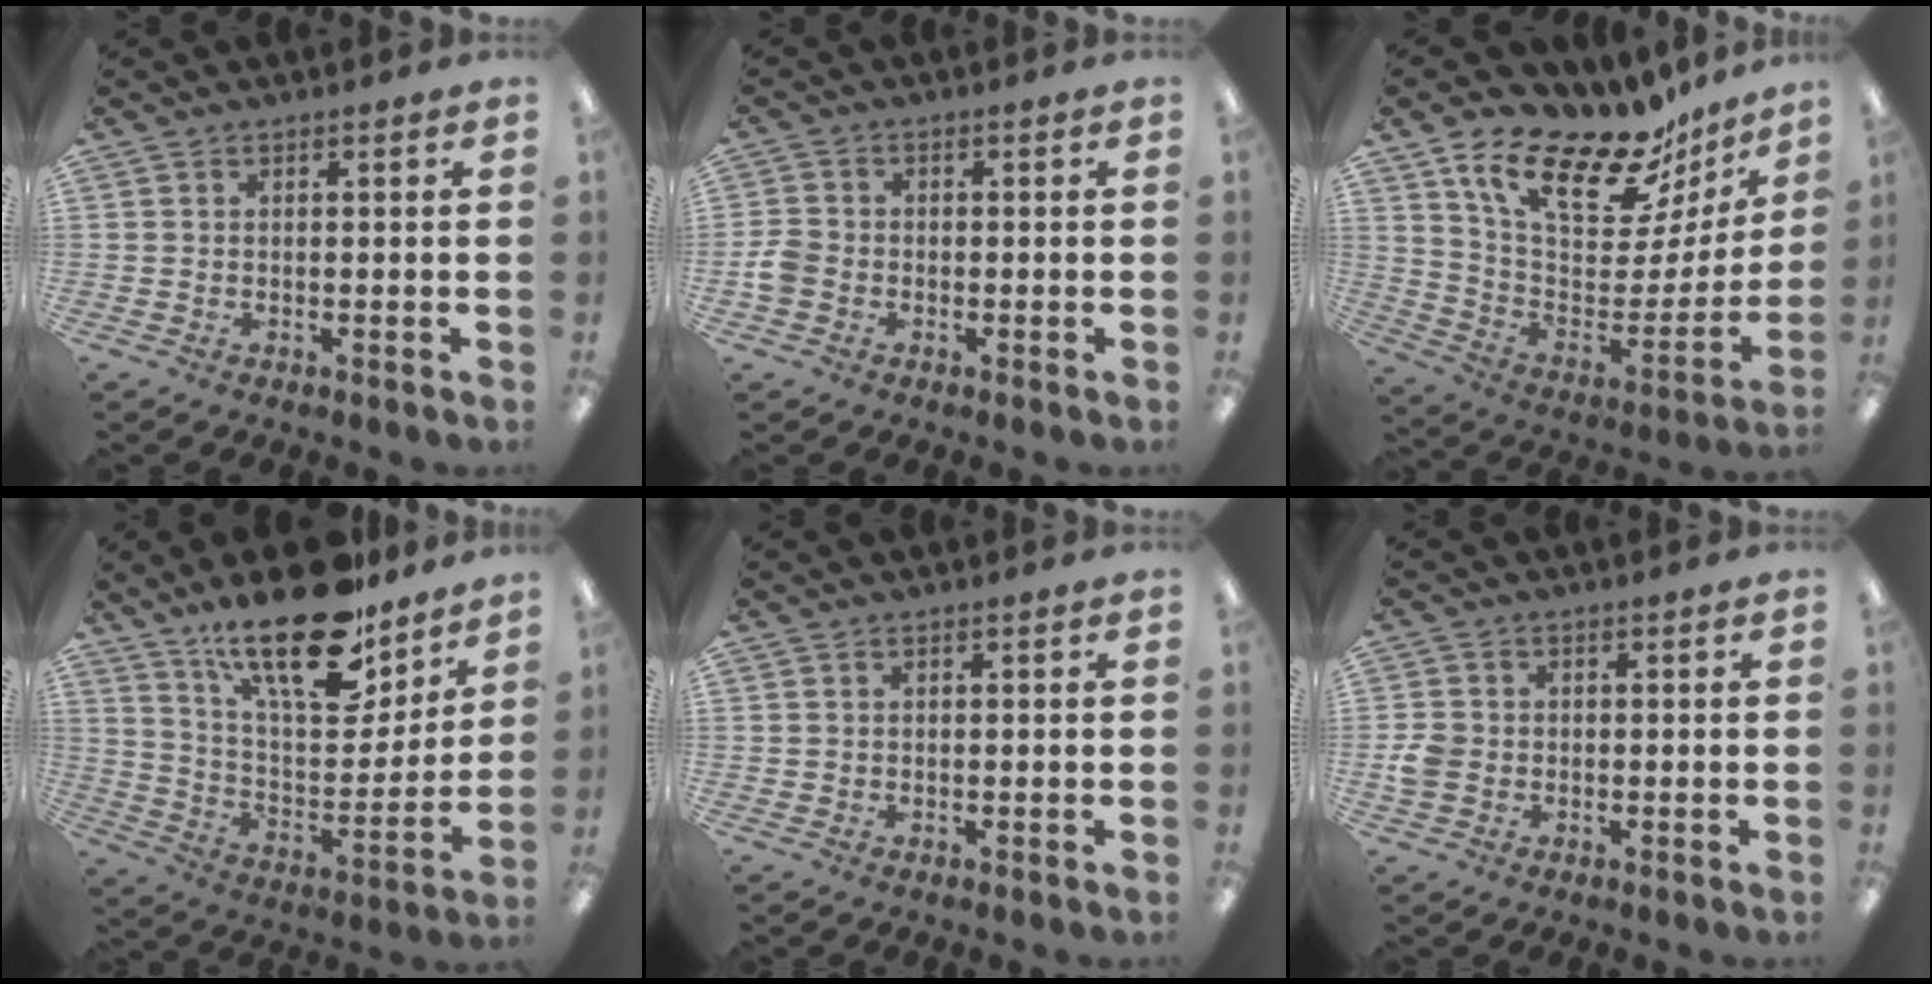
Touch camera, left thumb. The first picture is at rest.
{"total": 3.8, "force": [-1.3, 3.1, 1.8], "torque": [-0.033, 0.008, -0.022]}
{"total": 21.4, "force": [16.2, 8.1, 11.5], "torque": [-0.188, -0.122, 0.277]}
{"total": 23.6, "force": [17.4, 8.4, 13.6], "torque": [-0.221, -0.110, 0.295]}
{"total": 0.5, "force": [0.2, 0.5, 0.0], "torque": [-0.001, 0.003, 0.004]}
{"total": 4.1, "force": [-0.7, 3.7, 1.7], "torque": [-0.020, 0.006, -0.012]}